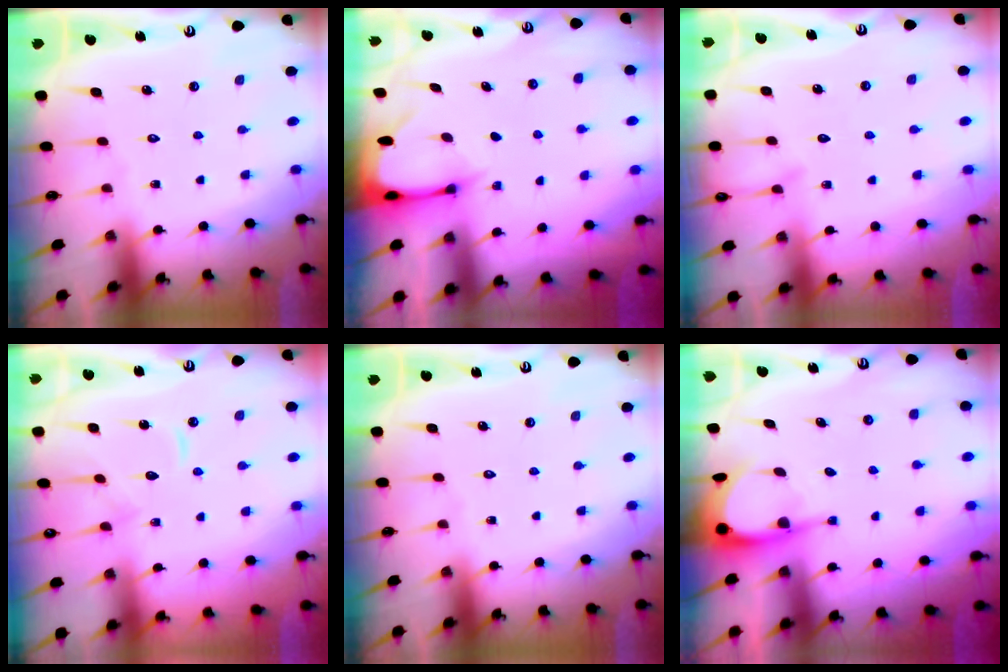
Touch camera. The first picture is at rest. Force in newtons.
{"total": 2.6, "press": 2.5, "slide": 0.3}
{"total": 6.3, "press": 6.3, "slide": 0.5}
{"total": 9.3, "press": 9.2, "slide": 0.5}
{"total": 0.0}
{"total": 4.9, "press": 4.9, "slide": 0.3}